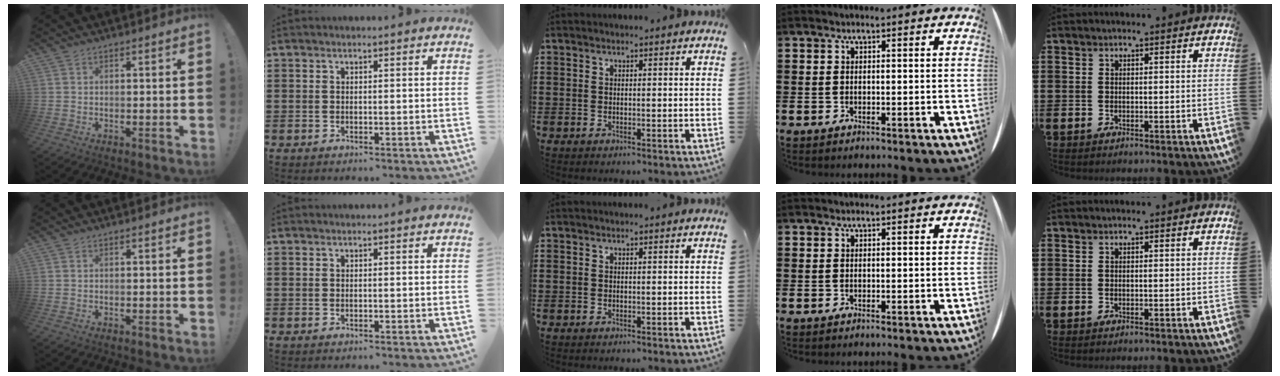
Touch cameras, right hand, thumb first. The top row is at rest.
{}